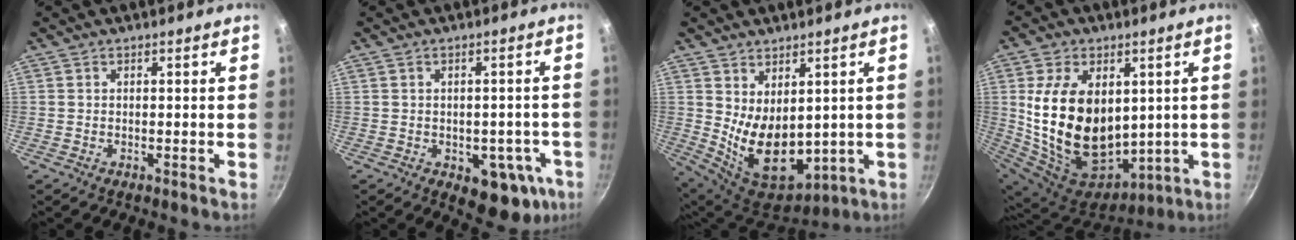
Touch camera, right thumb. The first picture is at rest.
{"total": 10.7, "force": [-3.3, 6.4, 7.9], "torque": [-0.044, 0.013, -0.031]}
{"total": 13.2, "force": [1.5, 8.4, 10.2], "torque": [-0.140, -0.045, 0.057]}
{"total": 23.6, "force": [3.3, 15.6, 17.3], "torque": [-0.308, -0.029, 0.084]}